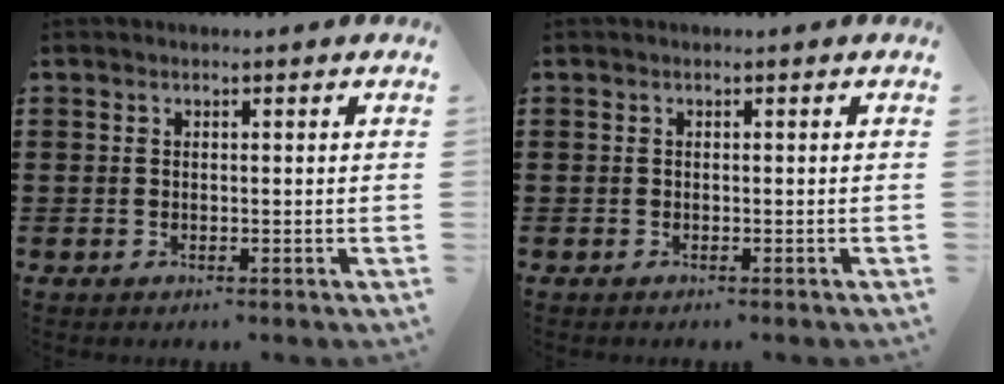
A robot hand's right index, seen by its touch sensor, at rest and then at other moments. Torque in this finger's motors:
{"motor_torque": [-1.01, 1.14, -0.01, -0.01]}